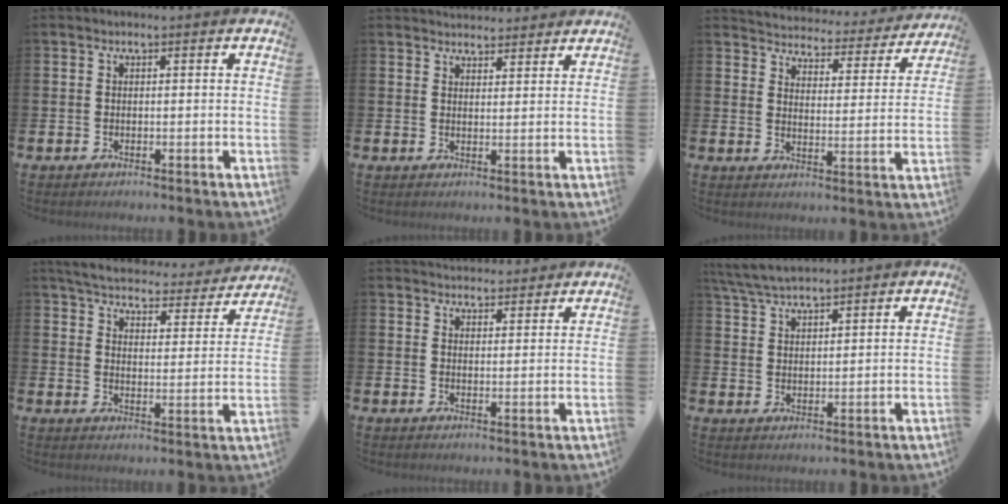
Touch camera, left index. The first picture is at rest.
{"total": 3.5, "force": [3.3, 0.9, -0.2], "torque": [0.012, -0.020, 0.059]}
{"total": 4.0, "force": [3.9, 0.9, 0.1], "torque": [-0.018, -0.042, 0.060]}
{"total": 5.4, "force": [5.2, 0.9, 1.3], "torque": [-0.047, -0.036, 0.085]}
{"total": 3.7, "force": [3.5, 1.0, -0.1], "torque": [0.009, -0.020, 0.063]}
{"total": 5.1, "force": [4.9, 0.8, 1.4], "torque": [-0.042, -0.016, 0.091]}